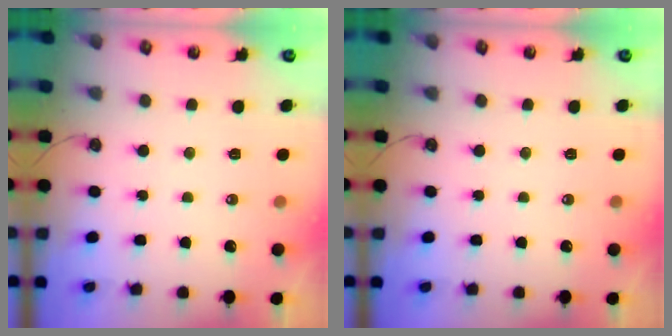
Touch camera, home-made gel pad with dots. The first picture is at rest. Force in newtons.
{"total": 0.0}